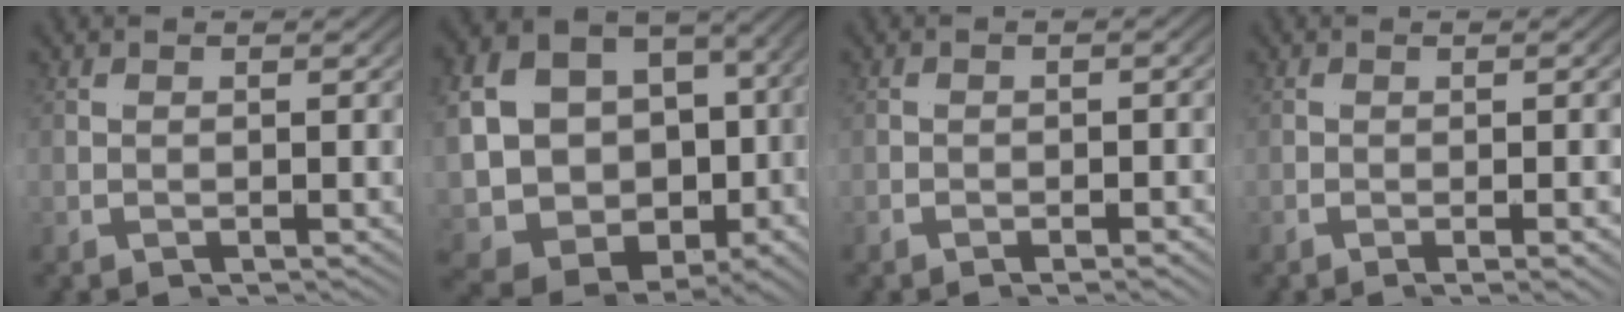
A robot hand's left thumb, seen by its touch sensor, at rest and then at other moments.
{"total": 16.8, "force": [0.4, 13.7, 9.7], "torque": [-0.197, -0.034, 0.009]}
{"total": 1.2, "force": [-1.0, -0.4, 0.3], "torque": [-0.021, 0.000, -0.023]}
{"total": 3.1, "force": [-0.8, -2.2, 2.1], "torque": [-0.035, 0.015, -0.020]}